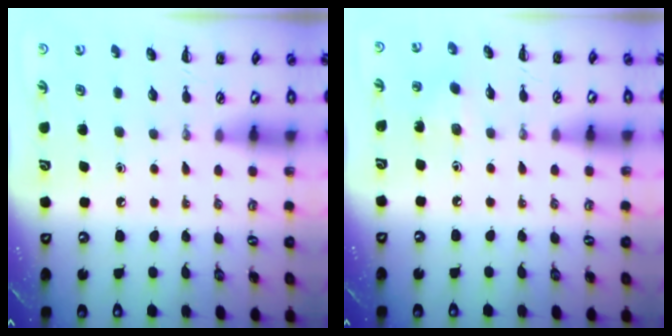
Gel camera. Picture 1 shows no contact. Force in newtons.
{"total": 2.6, "press": 2.5, "slide": 0.7}